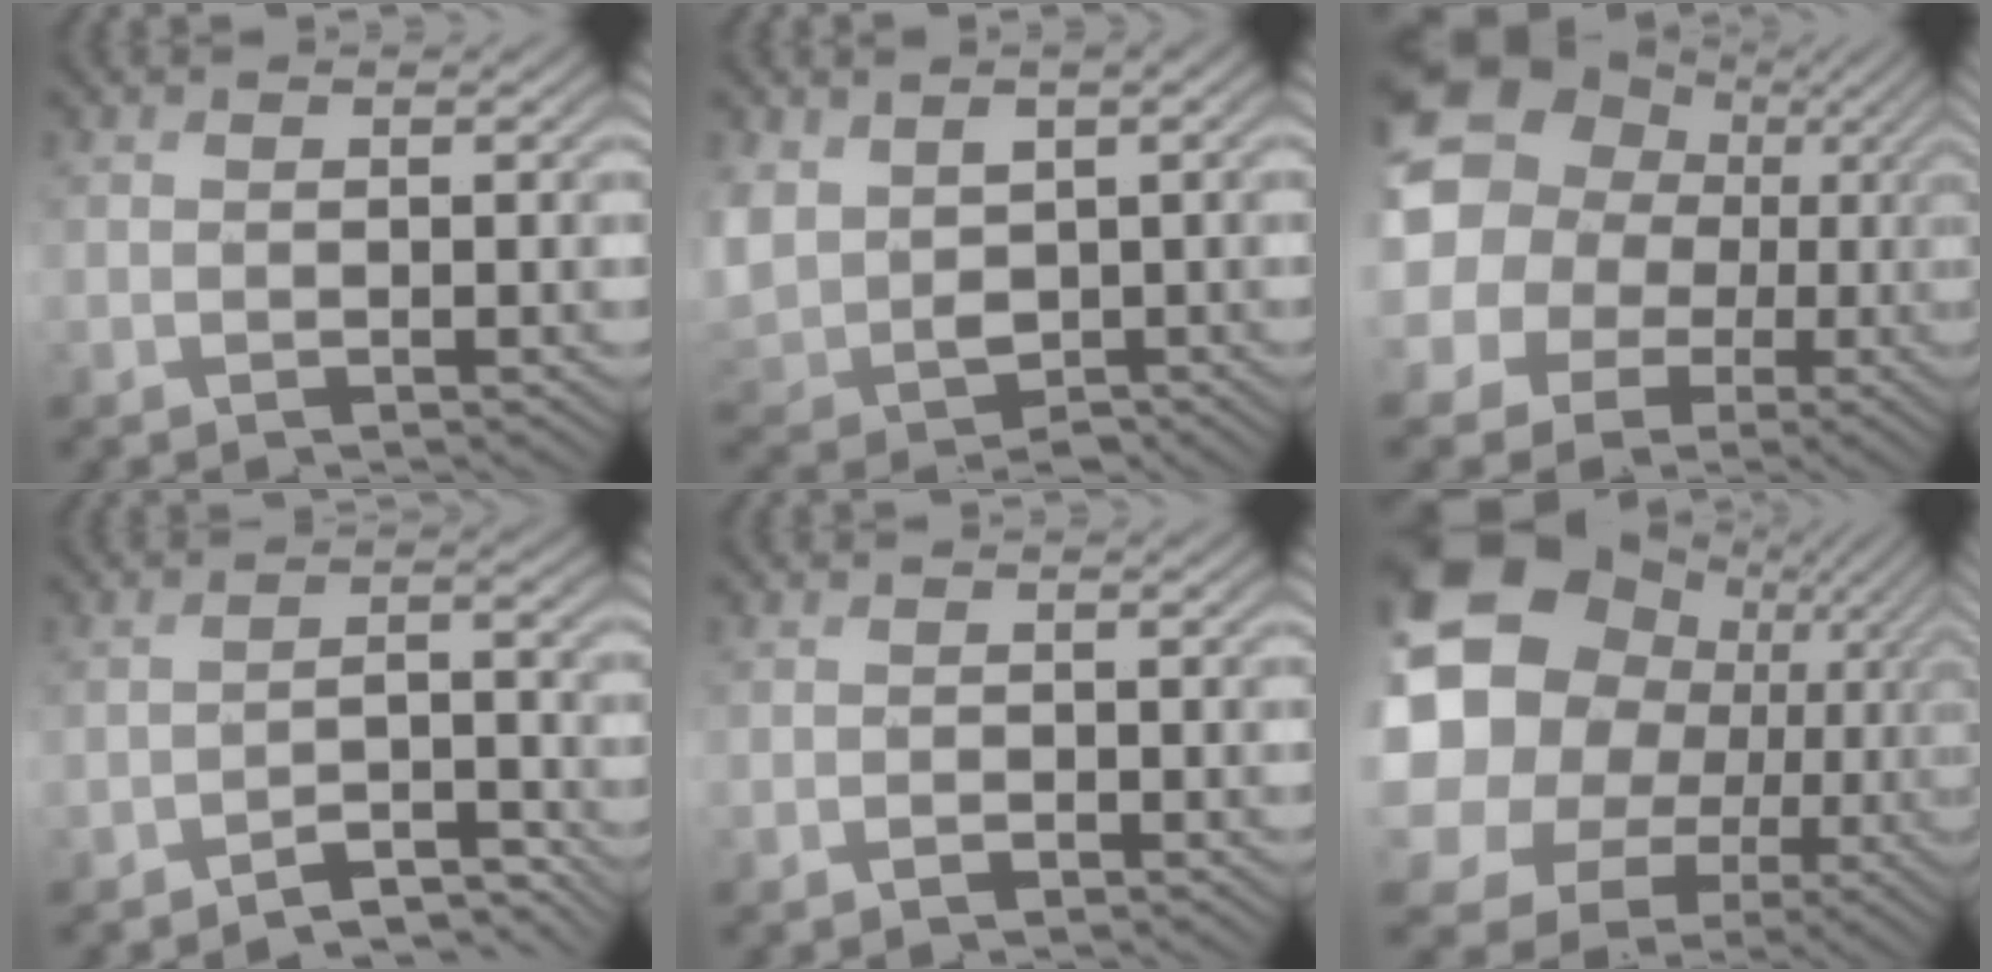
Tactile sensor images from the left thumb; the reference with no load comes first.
{"total": 8.2, "force": [1.4, 6.2, 5.2], "torque": [-0.148, -0.023, 0.037]}
{"total": 17.3, "force": [3.6, 15.2, 7.4], "torque": [-0.223, 0.020, 0.051]}
{"total": 4.6, "force": [-3.9, 1.2, 1.9], "torque": [-0.027, 0.005, -0.064]}
{"total": 0.7, "force": [-0.5, 0.3, 0.3], "torque": [-0.002, -0.001, -0.008]}
{"total": 22.9, "force": [3.7, 18.9, 12.3], "torque": [-0.292, 0.005, 0.056]}